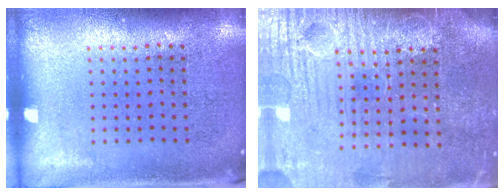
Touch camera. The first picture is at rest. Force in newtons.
{"total": 4.1, "press": 3.8, "slide": 1.5}